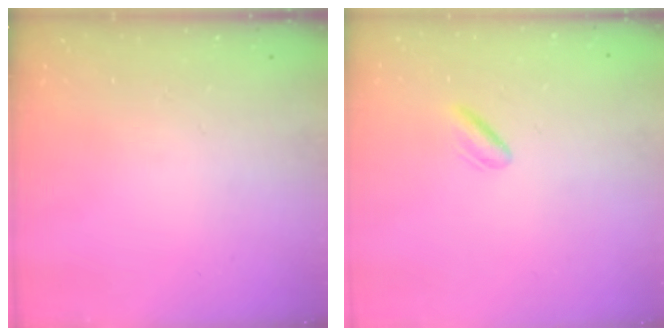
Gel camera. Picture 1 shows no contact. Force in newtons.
{"total": 2.9, "press": 2.6, "slide": 1.3}